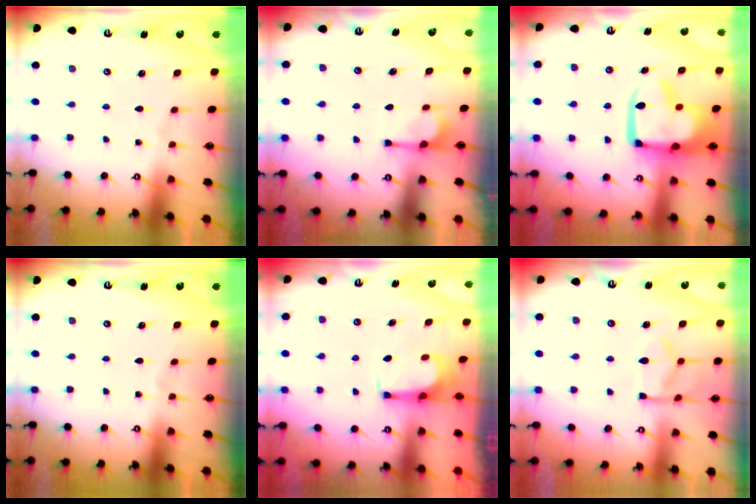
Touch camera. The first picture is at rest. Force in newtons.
{"total": 1.3, "press": 1.1, "slide": 0.6}
{"total": 14.8, "press": 14.8, "slide": 1.5}
{"total": 0.0}
{"total": 3.5, "press": 3.5, "slide": 0.2}
{"total": 11.1, "press": 11.0, "slide": 1.4}